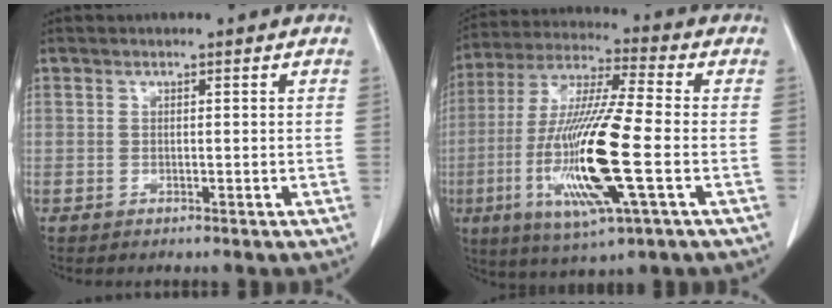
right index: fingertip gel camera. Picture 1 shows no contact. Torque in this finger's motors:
{"motor_torque": [2.14, 0.00, 1.05, 0.21]}